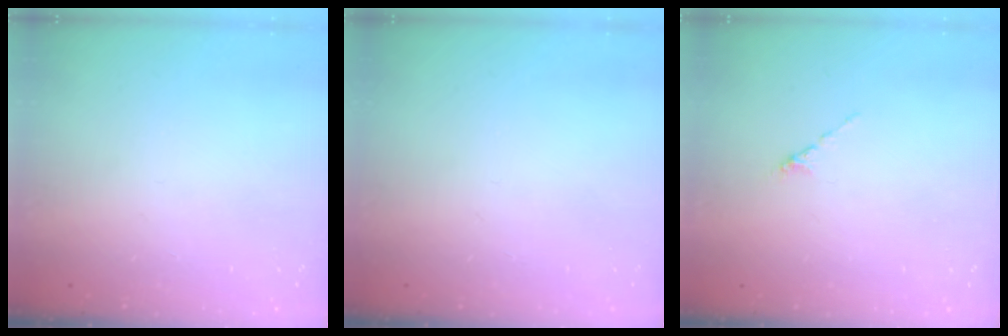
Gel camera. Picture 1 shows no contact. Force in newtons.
{"total": 0.0}
{"total": 0.0}